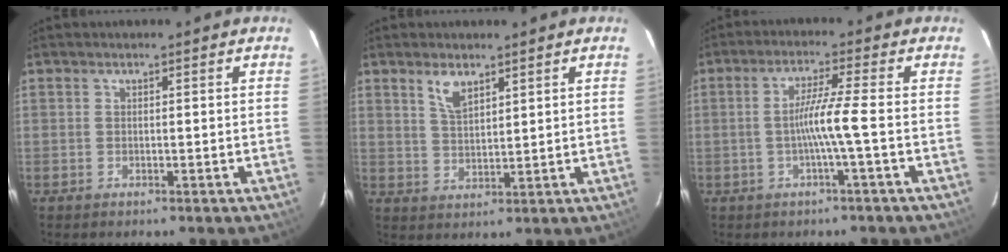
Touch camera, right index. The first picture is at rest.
{"total": 4.5, "force": [2.9, 1.8, 2.8], "torque": [-0.054, 0.001, 0.058]}
{"total": 5.6, "force": [-1.4, -1.5, 5.2], "torque": [-0.109, -0.001, -0.025]}